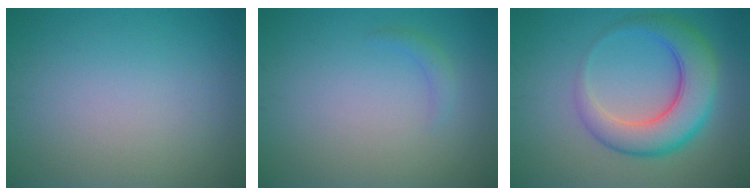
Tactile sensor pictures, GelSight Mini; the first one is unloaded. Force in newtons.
{"total": 1.0, "press": 1.0, "slide": 0.1}
{"total": 7.0, "press": 7.0, "slide": 0.3}